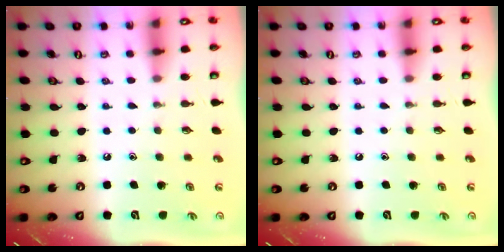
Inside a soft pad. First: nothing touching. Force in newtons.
{"total": 0.0}